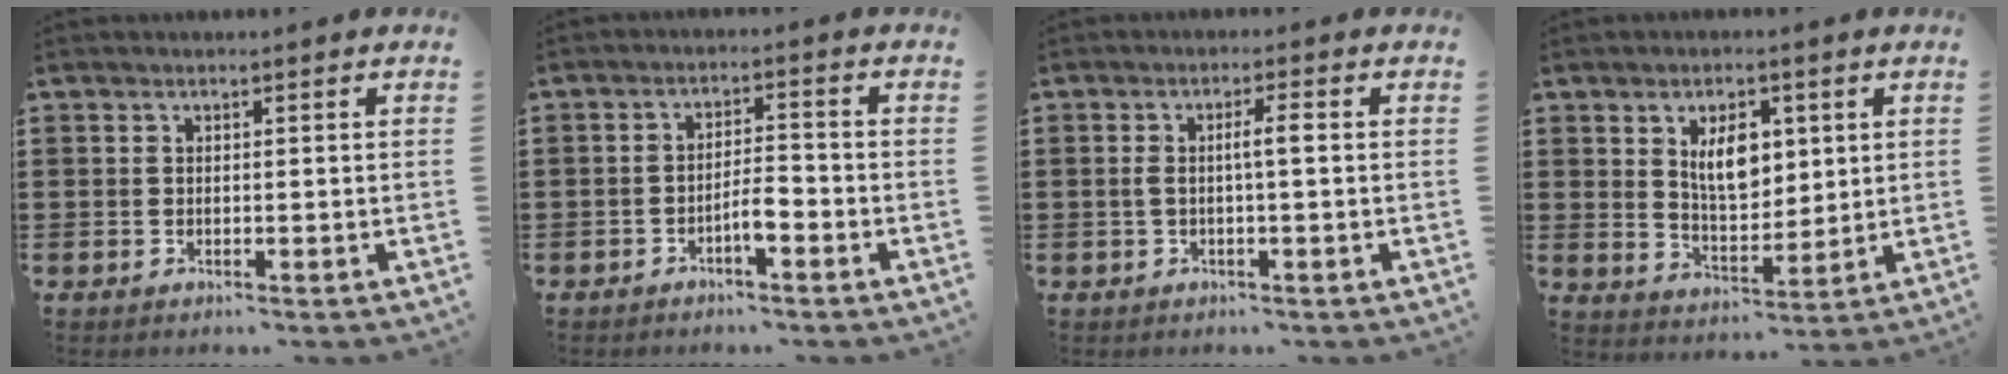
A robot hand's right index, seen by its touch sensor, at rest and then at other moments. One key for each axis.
{"total": 3.7, "fx": -2.0, "fy": 0.9, "fz": 3.0, "tx": -0.060, "ty": 0.004, "tz": -0.039}
{"total": 3.0, "fx": -0.1, "fy": 0.3, "fz": 2.9, "tx": -0.055, "ty": 0.003, "tz": -0.006}
{"total": 6.9, "fx": 2.3, "fy": 3.8, "fz": 5.2, "tx": -0.092, "ty": 0.003, "tz": 0.035}